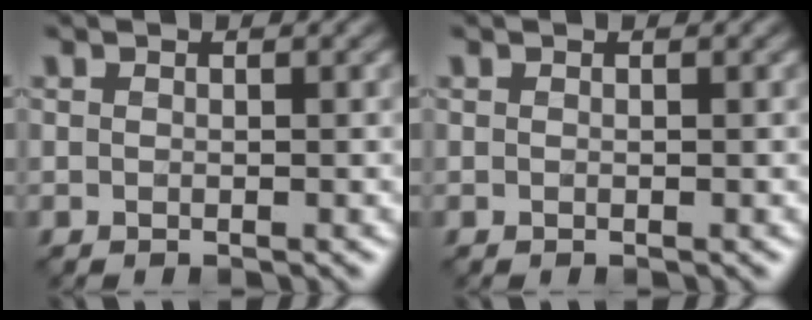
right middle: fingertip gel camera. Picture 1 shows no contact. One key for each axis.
{"total": 0.0}